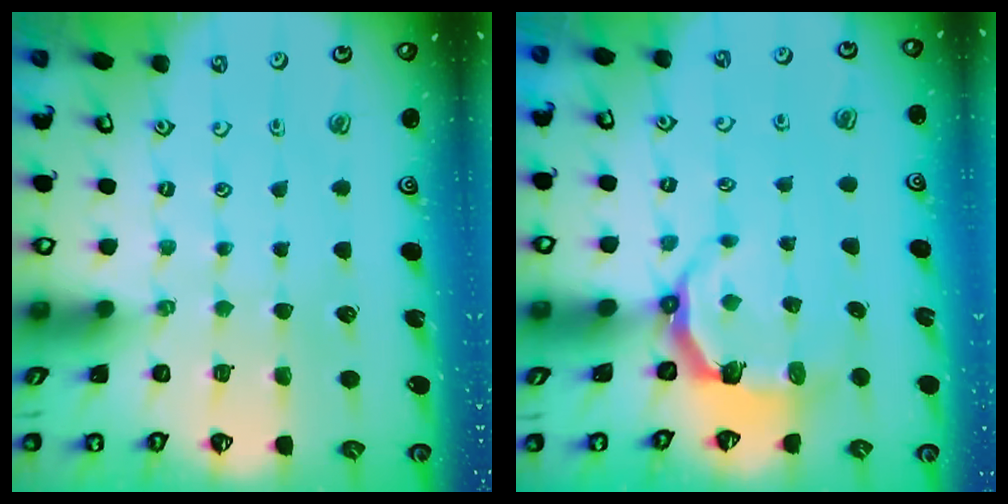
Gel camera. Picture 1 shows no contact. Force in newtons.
{"total": 4.9, "press": 3.4, "slide": 3.6}